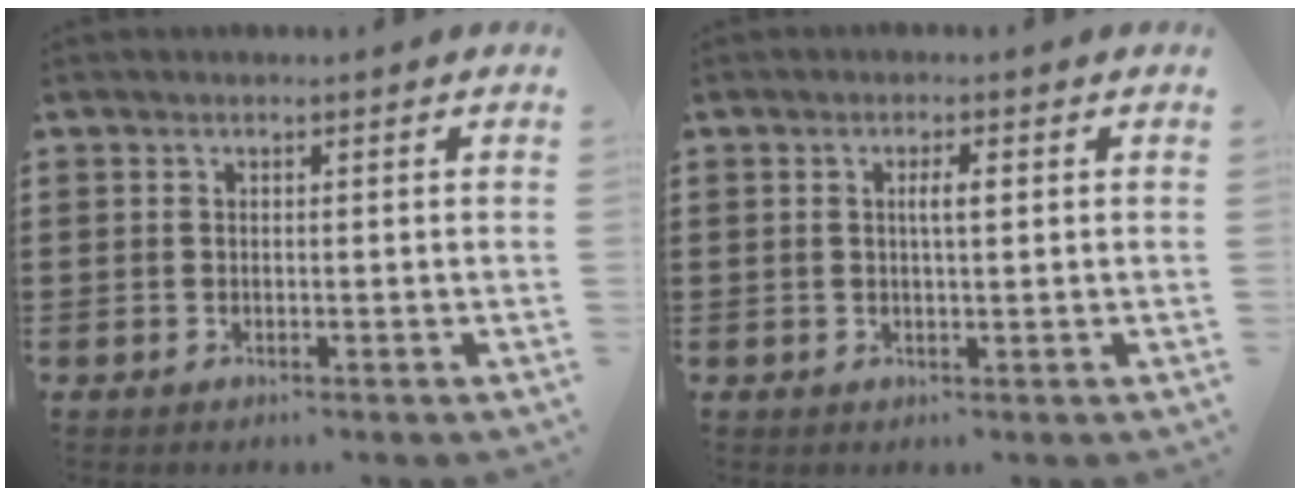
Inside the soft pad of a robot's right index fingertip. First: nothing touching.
{"total": 2.4, "force": [0.5, 0.6, 2.3], "torque": [-0.045, 0.004, 0.005]}